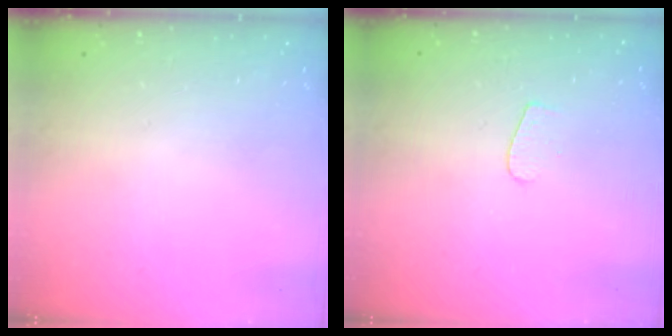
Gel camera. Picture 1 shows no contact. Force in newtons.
{"total": 3.7, "press": 3.7, "slide": 0.3}